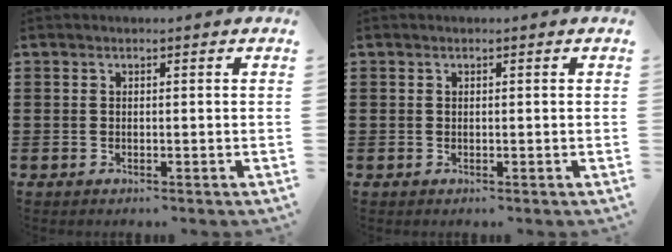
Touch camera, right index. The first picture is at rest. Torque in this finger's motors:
{"motor_torque": [0.12, 0.43, 0.03, 0.02]}